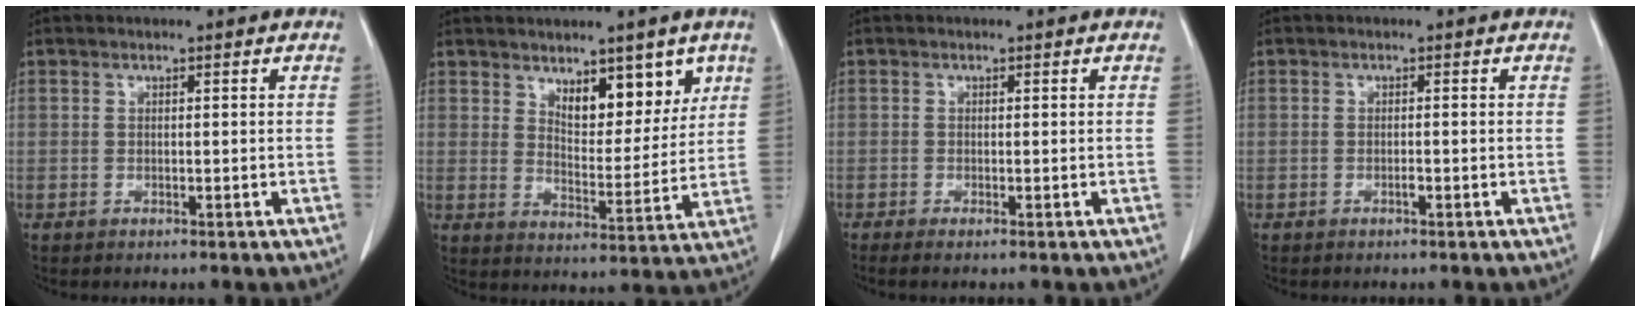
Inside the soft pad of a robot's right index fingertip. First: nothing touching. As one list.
[{"total": 8.4, "force": [5.0, 3.8, 5.7], "torque": [-0.074, -0.006, 0.083]}, {"total": 0.7, "force": [-0.5, -0.1, 0.5], "torque": [-0.015, -0.002, -0.009]}, {"total": 0.5, "force": [-0.3, 0.1, 0.5], "torque": [-0.011, 0.000, -0.004]}]